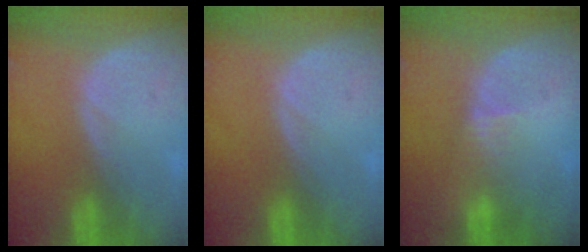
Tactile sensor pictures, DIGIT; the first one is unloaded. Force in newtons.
{"total": 0.0}
{"total": 2.3, "press": 2.1, "slide": 1.0}